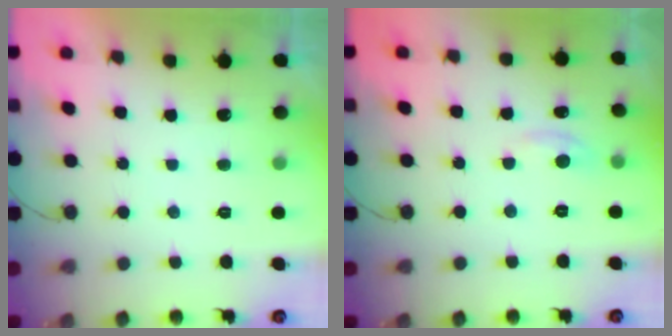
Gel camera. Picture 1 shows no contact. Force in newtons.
{"total": 3.1, "press": 3.1, "slide": 0.4}